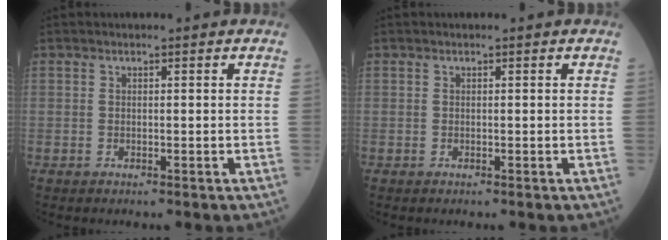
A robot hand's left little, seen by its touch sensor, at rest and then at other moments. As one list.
[{"total": 0.0}]